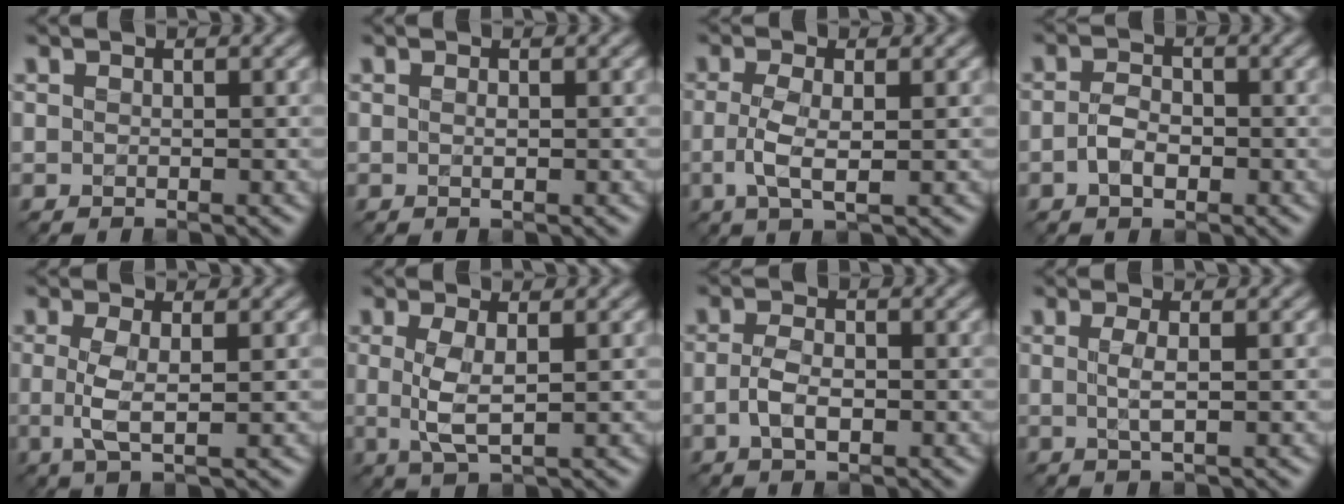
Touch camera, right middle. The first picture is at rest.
{"total": 0.6, "force": [0.0, 0.1, 0.5], "torque": [-0.011, 0.000, 0.001]}
{"total": 3.1, "force": [-0.3, 1.1, 2.9], "torque": [-0.066, -0.004, -0.007]}
{"total": 2.4, "force": [-0.7, 1.5, 1.7], "torque": [-0.036, 0.001, -0.016]}
{"total": 2.9, "force": [0.0, 0.7, 2.8], "torque": [-0.063, -0.002, 0.000]}
{"total": 3.1, "force": [0.2, 0.9, 3.0], "torque": [-0.067, -0.003, 0.006]}
{"total": 2.8, "force": [-0.7, 1.5, 2.2], "torque": [-0.047, -0.003, -0.014]}
{"total": 1.8, "force": [0.1, 0.4, 1.8], "torque": [-0.036, 0.002, 0.001]}